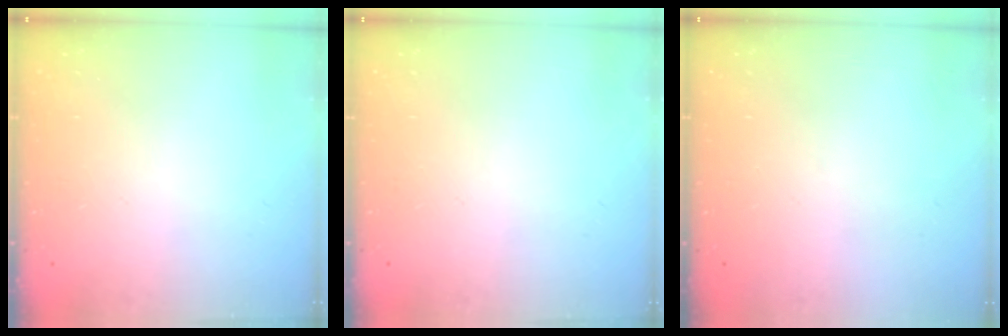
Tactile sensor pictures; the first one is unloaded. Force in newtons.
{"total": 0.0}
{"total": 2.8, "press": 2.8, "slide": 0.5}